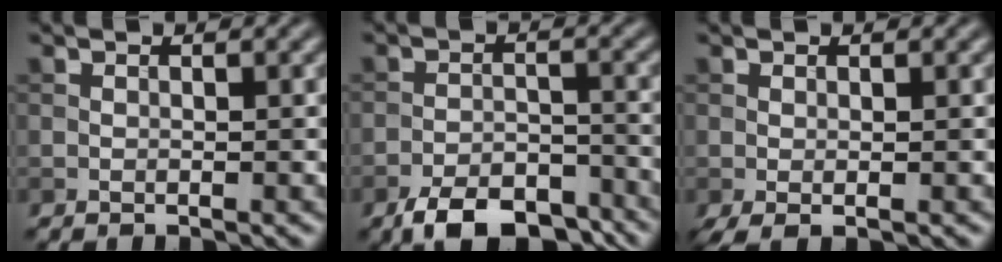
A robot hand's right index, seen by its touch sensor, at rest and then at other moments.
{"total": 7.4, "force": [-5.7, 2.9, 3.7], "torque": [-0.056, -0.009, -0.098]}
{"total": 1.3, "force": [-0.3, 0.3, 1.2], "torque": [-0.030, -0.004, -0.007]}